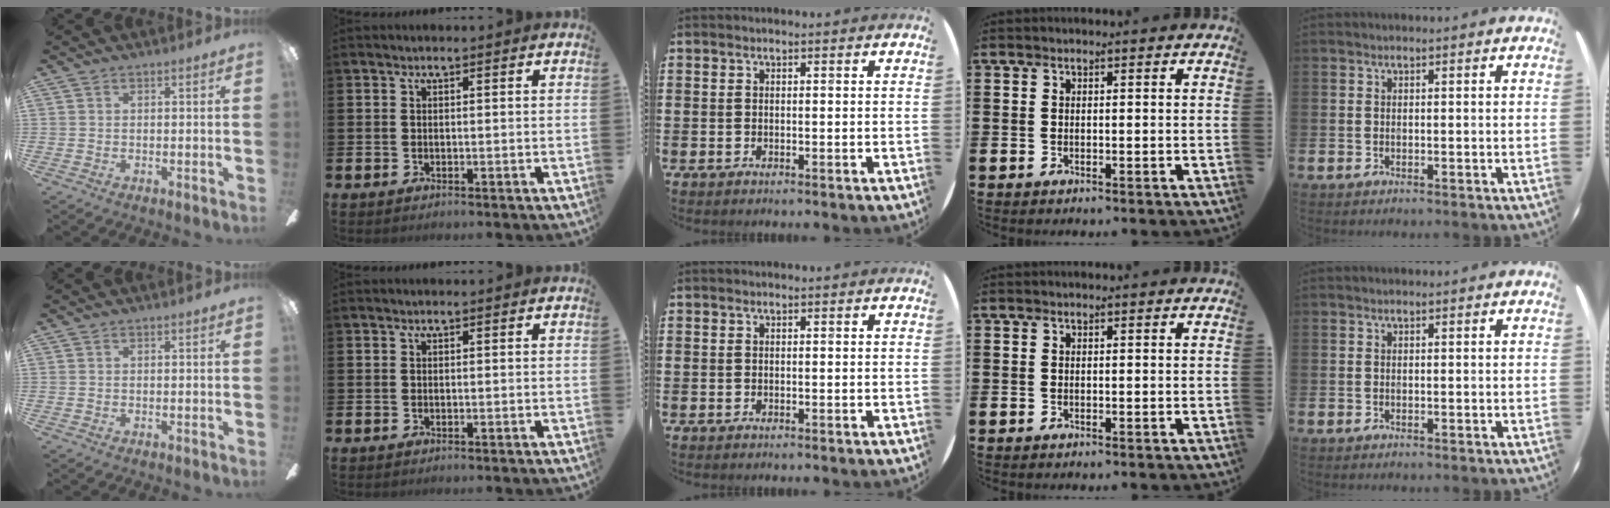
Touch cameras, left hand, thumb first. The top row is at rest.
{}